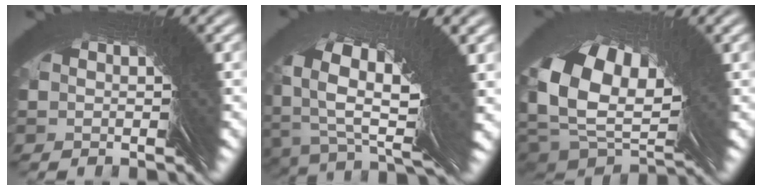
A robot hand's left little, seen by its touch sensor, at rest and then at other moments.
{"total": 4.8, "force": [-0.3, 1.8, 4.4], "torque": [-0.068, 0.004, -0.005]}
{"total": 8.9, "force": [1.1, 5.9, 6.6], "torque": [-0.124, -0.007, 0.014]}